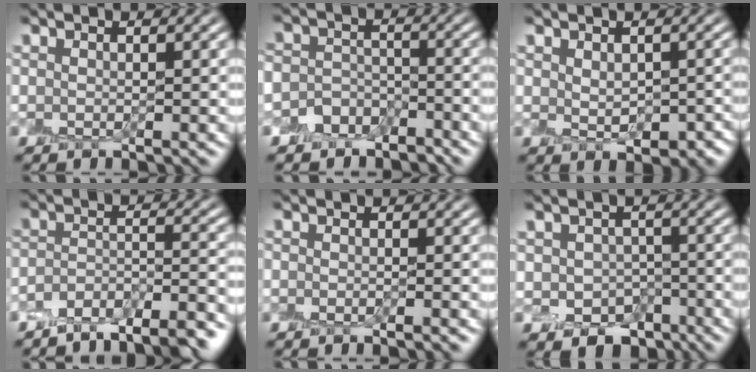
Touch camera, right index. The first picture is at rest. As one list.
[{"total": 4.1, "force": [-3.2, 2.5, 0.4], "torque": [0.005, 0.002, -0.062]}, {"total": 3.3, "force": [0.2, 2.1, 2.5], "torque": [-0.035, 0.000, 0.017]}, {"total": 6.9, "force": [-6.2, 1.4, 2.7], "torque": [-0.039, 0.002, -0.099]}, {"total": 0.8, "force": [-0.7, -0.2, -0.1], "torque": [0.008, 0.003, -0.012]}, {"total": 4.5, "force": [-2.0, 3.4, 2.2], "torque": [-0.037, -0.011, -0.029]}]